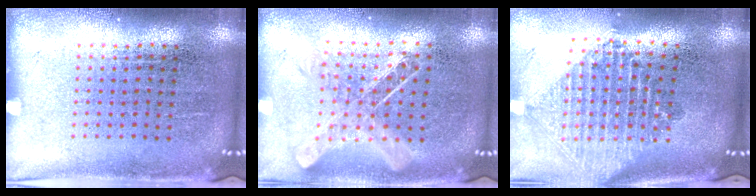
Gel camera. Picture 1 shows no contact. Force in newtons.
{"total": 0.8, "press": 0.8, "slide": 0.0}
{"total": 2.2, "press": 1.7, "slide": 1.4}